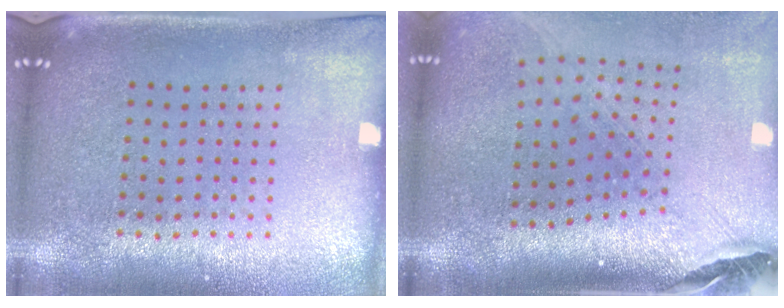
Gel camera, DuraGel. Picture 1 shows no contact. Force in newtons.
{"total": 2.3, "press": 1.8, "slide": 1.4}